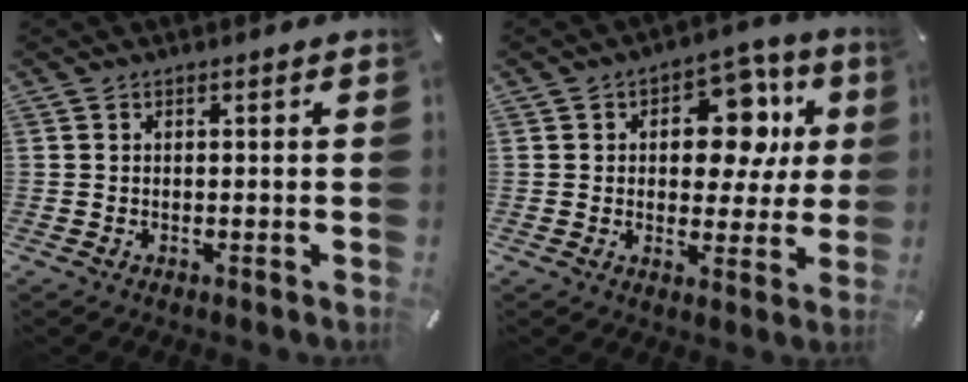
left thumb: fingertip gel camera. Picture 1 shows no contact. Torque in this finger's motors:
{"motor_torque": [1.47, 1.30, 1.25, -0.35, 0.07]}